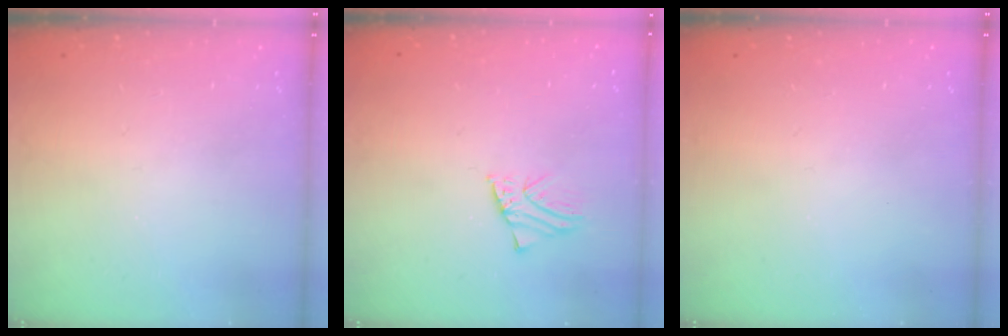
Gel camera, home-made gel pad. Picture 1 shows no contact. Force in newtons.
{"total": 0.9, "press": 0.9, "slide": 0.0}
{"total": 0.0}